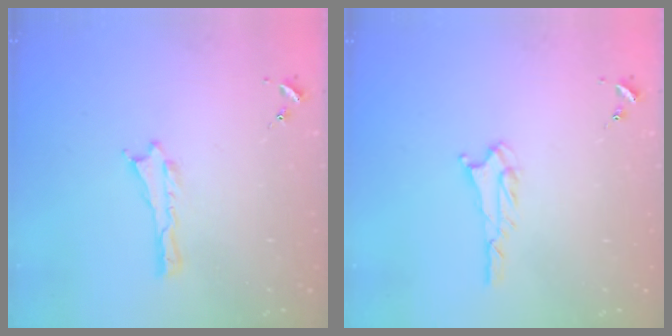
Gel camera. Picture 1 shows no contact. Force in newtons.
{"total": 1.6, "press": 1.6, "slide": 0.1}